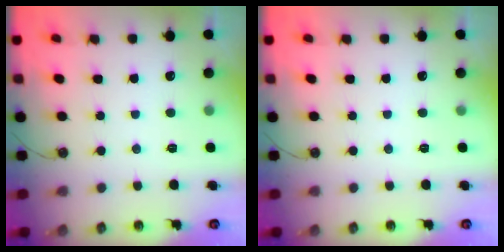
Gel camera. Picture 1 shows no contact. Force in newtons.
{"total": 0.0}